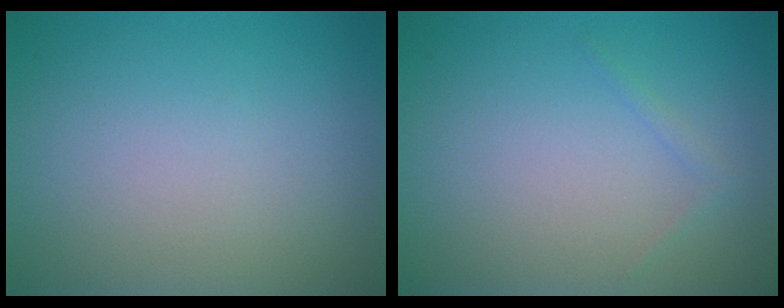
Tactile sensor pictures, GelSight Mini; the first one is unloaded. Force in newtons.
{"total": 0.6, "press": 0.6, "slide": 0.1}